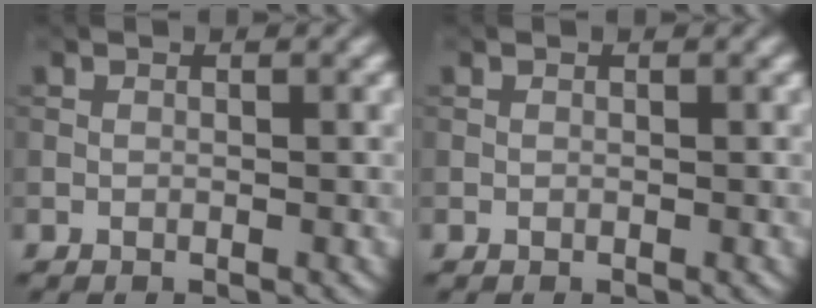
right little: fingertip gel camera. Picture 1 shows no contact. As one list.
[{"total": 0.0}]